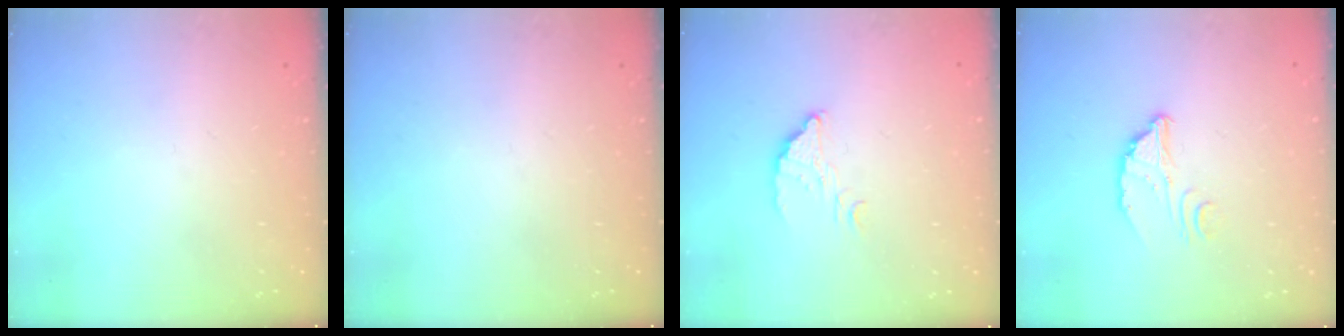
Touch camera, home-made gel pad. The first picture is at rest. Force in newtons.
{"total": 0.0}
{"total": 3.3, "press": 3.3, "slide": 0.1}
{"total": 3.2, "press": 3.2, "slide": 0.2}